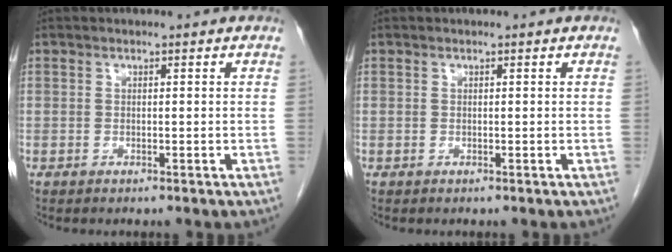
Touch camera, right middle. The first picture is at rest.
{"total": 0.0}